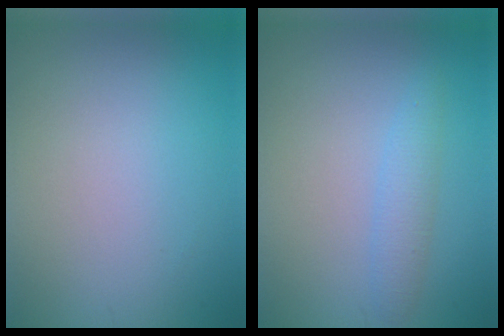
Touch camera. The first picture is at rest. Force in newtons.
{"total": 2.0, "press": 2.0, "slide": 0.2}